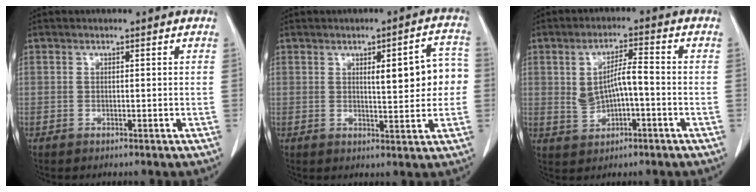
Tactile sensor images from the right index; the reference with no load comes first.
{"total": 8.2, "force": [0.9, 2.2, 7.8], "torque": [-0.100, 0.019, 0.014]}
{"total": 5.9, "force": [-0.2, 2.0, 5.6], "torque": [-0.106, 0.013, 0.005]}